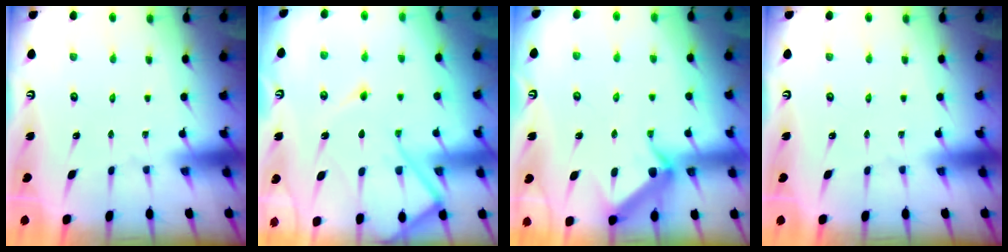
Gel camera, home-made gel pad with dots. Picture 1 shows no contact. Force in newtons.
{"total": 12.1, "press": 12.0, "slide": 1.3}
{"total": 11.0, "press": 11.0, "slide": 0.2}
{"total": 0.0}